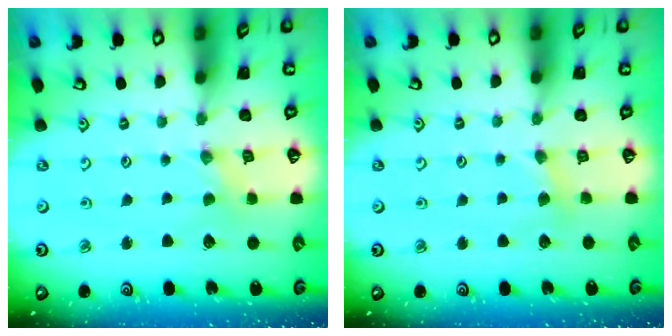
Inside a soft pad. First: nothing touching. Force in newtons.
{"total": 3.5, "press": 3.4, "slide": 0.3}